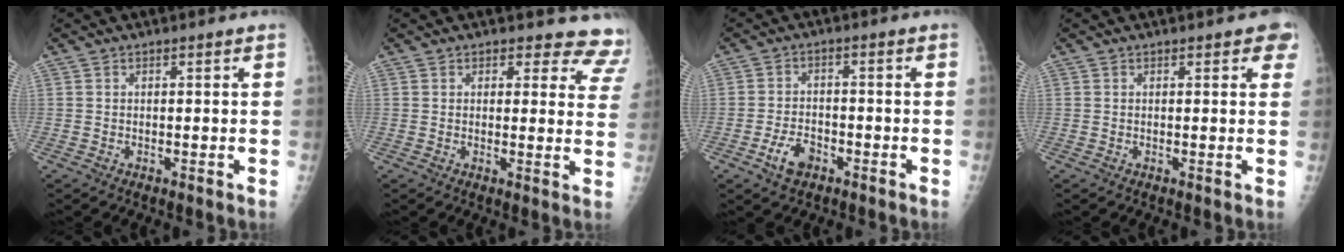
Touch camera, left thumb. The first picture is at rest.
{"total": 9.5, "force": [8.5, 4.2, 1.0], "torque": [0.053, -0.042, 0.057]}
{"total": 5.3, "force": [-2.9, 3.1, 3.1], "torque": [-0.050, 0.020, -0.050]}
{"total": 2.7, "force": [1.4, 1.3, 2.0], "torque": [-0.001, 0.000, 0.009]}